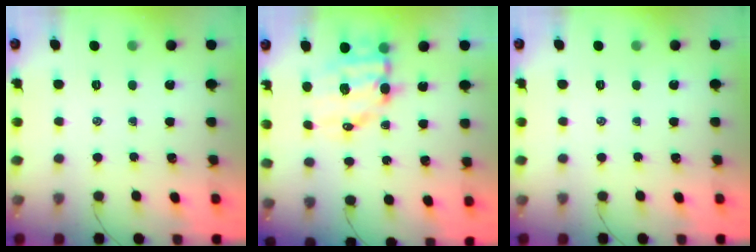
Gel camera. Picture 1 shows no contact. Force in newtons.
{"total": 10.1, "press": 9.9, "slide": 2.3}
{"total": 0.0}